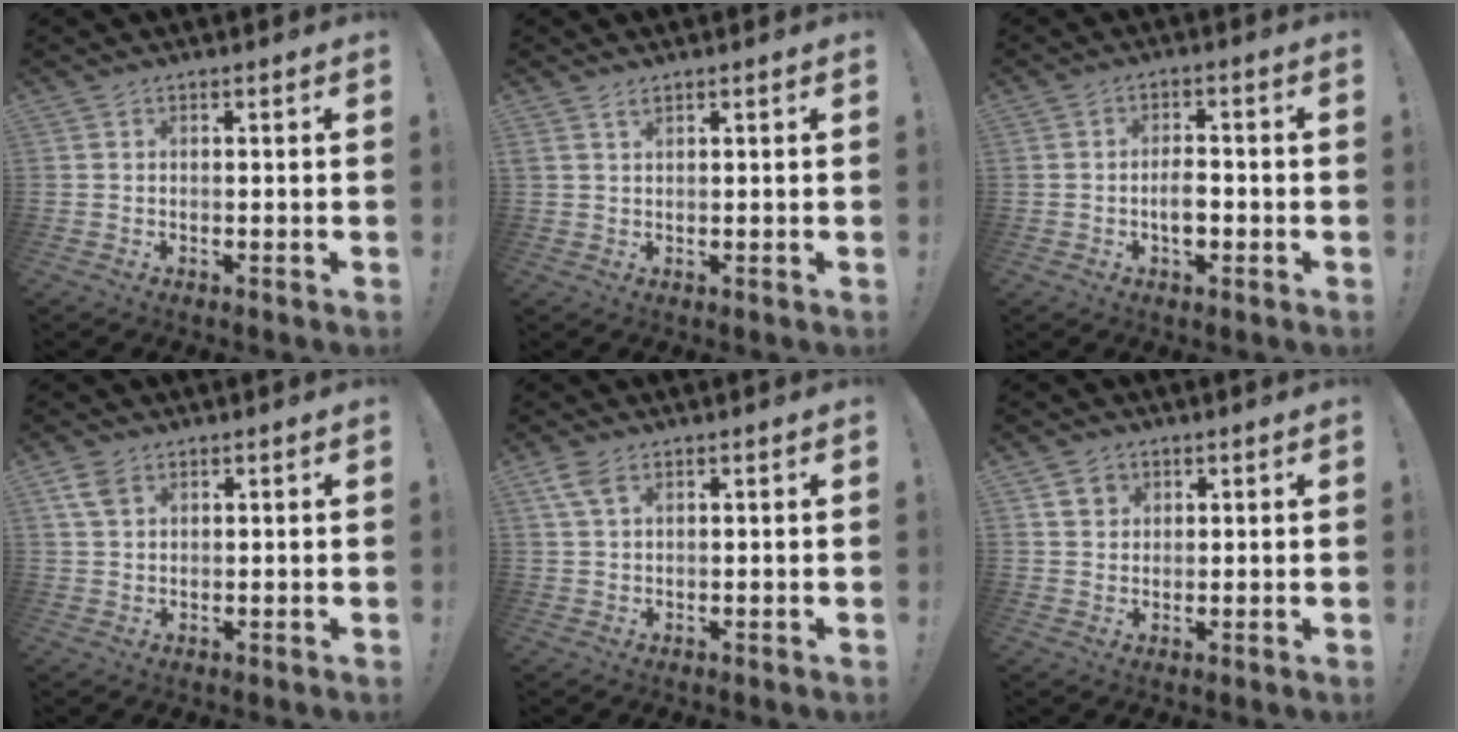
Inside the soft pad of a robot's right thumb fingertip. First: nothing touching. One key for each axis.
{"total": 1.7, "fx": 1.1, "fy": 0.4, "fz": 1.2, "tx": -0.025, "ty": 0.000, "tz": 0.019}
{"total": 4.8, "fx": -1.6, "fy": 3.2, "fz": 3.2, "tx": -0.037, "ty": 0.006, "tz": -0.029}
{"total": 4.7, "fx": 2.5, "fy": 2.9, "fz": 2.7, "tx": -0.046, "ty": -0.004, "tz": 0.048}
{"total": 4.5, "fx": 2.3, "fy": 2.4, "fz": 3.0, "tx": -0.060, "ty": -0.002, "tz": 0.045}
{"total": 4.1, "fx": 2.1, "fy": 3.3, "fz": 1.2, "tx": -0.015, "ty": -0.005, "tz": 0.039}